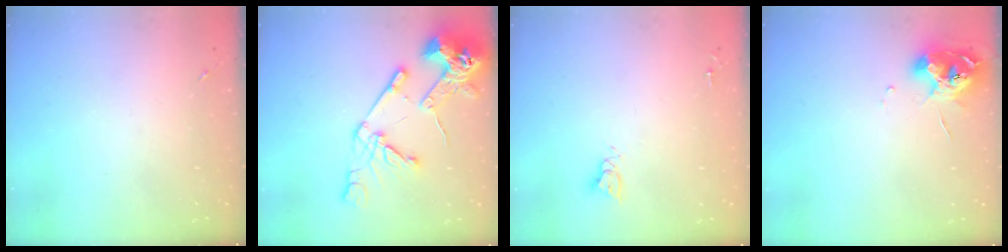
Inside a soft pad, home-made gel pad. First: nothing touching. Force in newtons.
{"total": 18.5, "press": 18.4, "slide": 2.1}
{"total": 3.6, "press": 3.6, "slide": 0.4}
{"total": 10.6, "press": 10.6, "slide": 1.4}